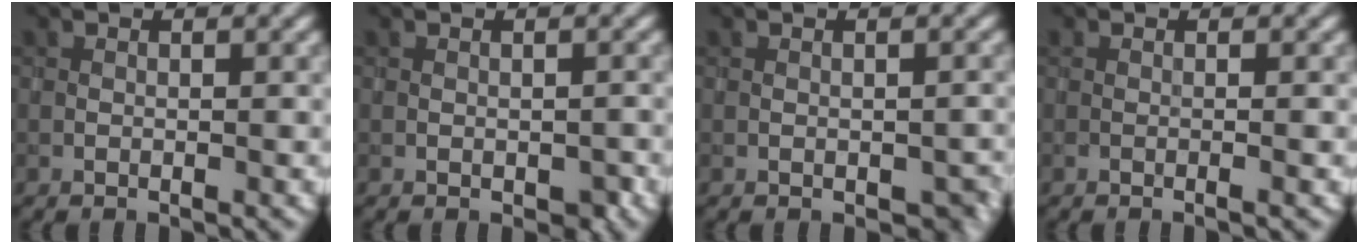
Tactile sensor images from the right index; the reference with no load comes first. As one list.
[{"total": 1.1, "force": [-0.4, 0.7, 0.8], "torque": [-0.011, -0.006, -0.003]}, {"total": 1.8, "force": [-0.6, 1.2, 1.2], "torque": [-0.018, -0.009, -0.002]}, {"total": 0.6, "force": [-0.2, 0.0, 0.6], "torque": [-0.009, -0.003, -0.006]}]